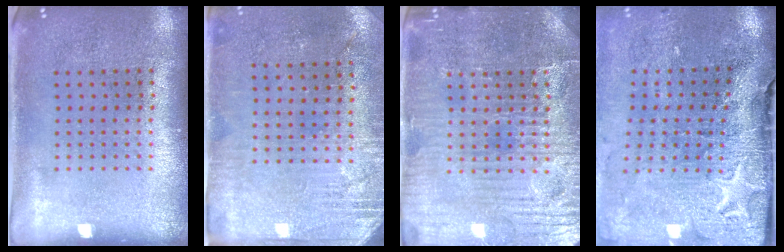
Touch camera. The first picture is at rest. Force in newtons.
{"total": 2.8, "press": 2.5, "slide": 1.2}
{"total": 4.8, "press": 4.6, "slide": 1.3}
{"total": 3.7, "press": 3.3, "slide": 1.7}